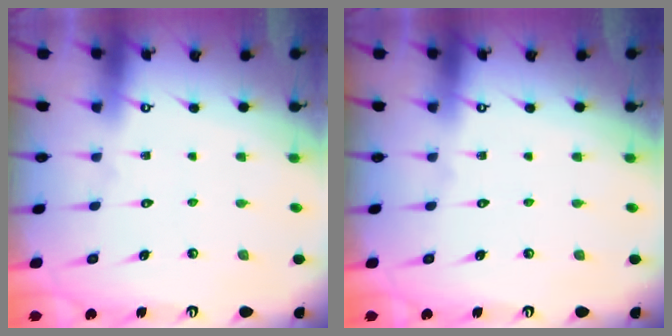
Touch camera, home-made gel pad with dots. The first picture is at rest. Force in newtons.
{"total": 0.0}